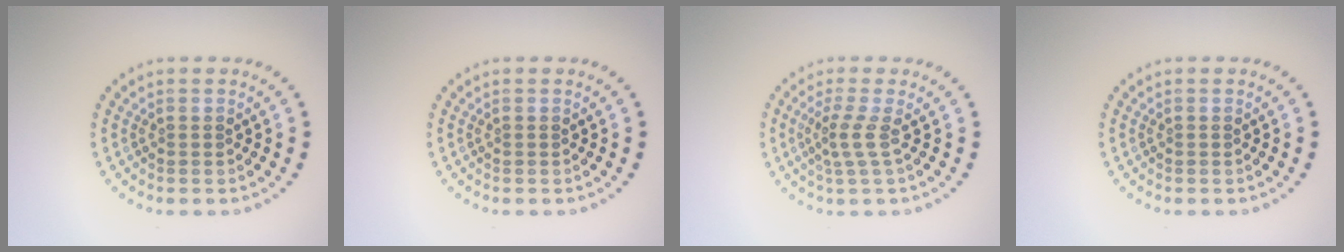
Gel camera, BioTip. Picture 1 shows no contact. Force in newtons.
{"total": 0.0}
{"total": 2.1, "press": 1.4, "slide": 1.5}
{"total": 0.0}